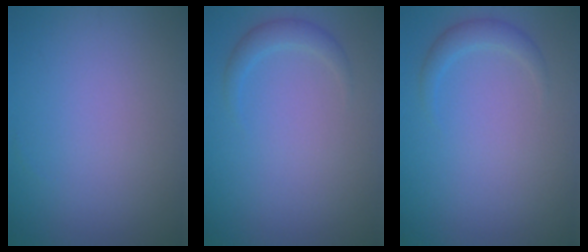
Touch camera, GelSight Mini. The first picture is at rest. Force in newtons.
{"total": 1.6, "press": 1.6, "slide": 0.1}
{"total": 1.6, "press": 1.6, "slide": 0.1}